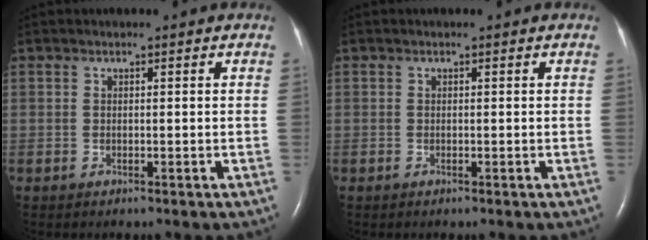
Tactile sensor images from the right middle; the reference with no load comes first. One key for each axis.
{"total": 0.0}